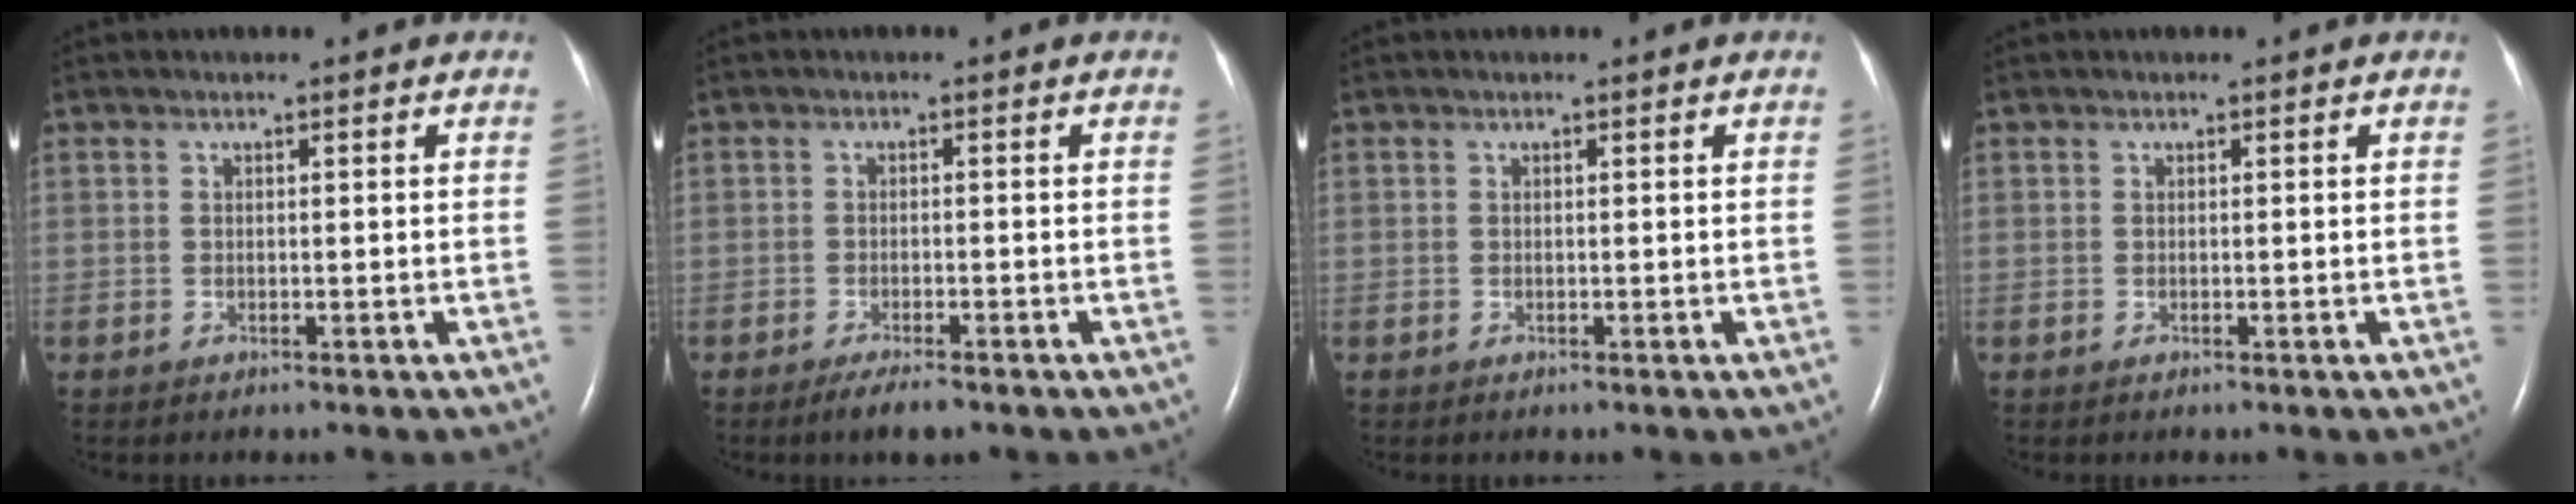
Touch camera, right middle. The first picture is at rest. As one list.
[{"total": 3.2, "force": [-2.4, 0.6, 2.1], "torque": [-0.039, -0.005, -0.039]}, {"total": 0.0}, {"total": 0.0}]